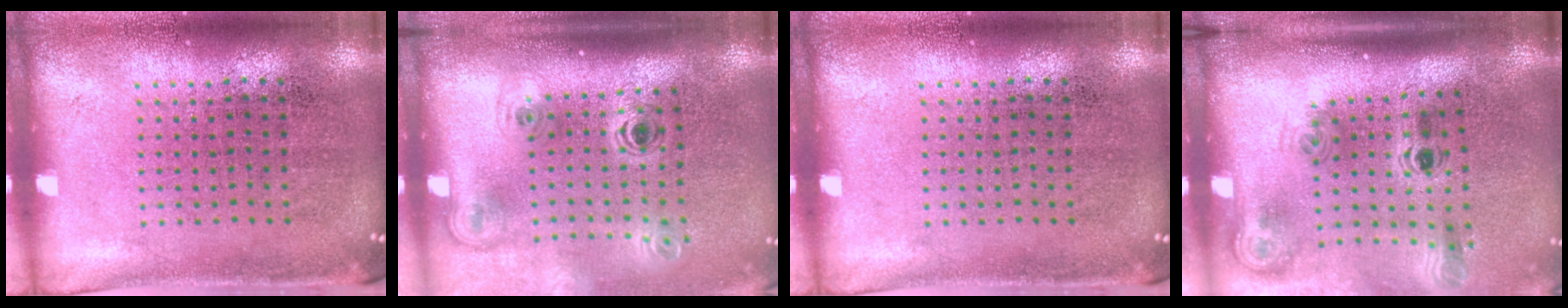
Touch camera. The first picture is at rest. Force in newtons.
{"total": 2.1, "press": 1.4, "slide": 1.5}
{"total": 0.0}
{"total": 2.2, "press": 1.4, "slide": 1.7}